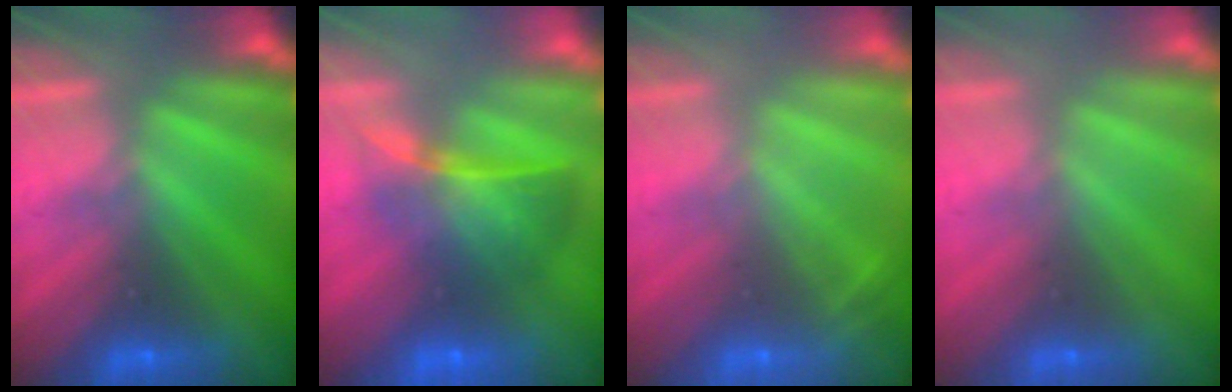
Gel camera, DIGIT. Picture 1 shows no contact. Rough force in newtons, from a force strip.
{"total": 7.7}
{"total": 2.0}
{"total": 3.3}